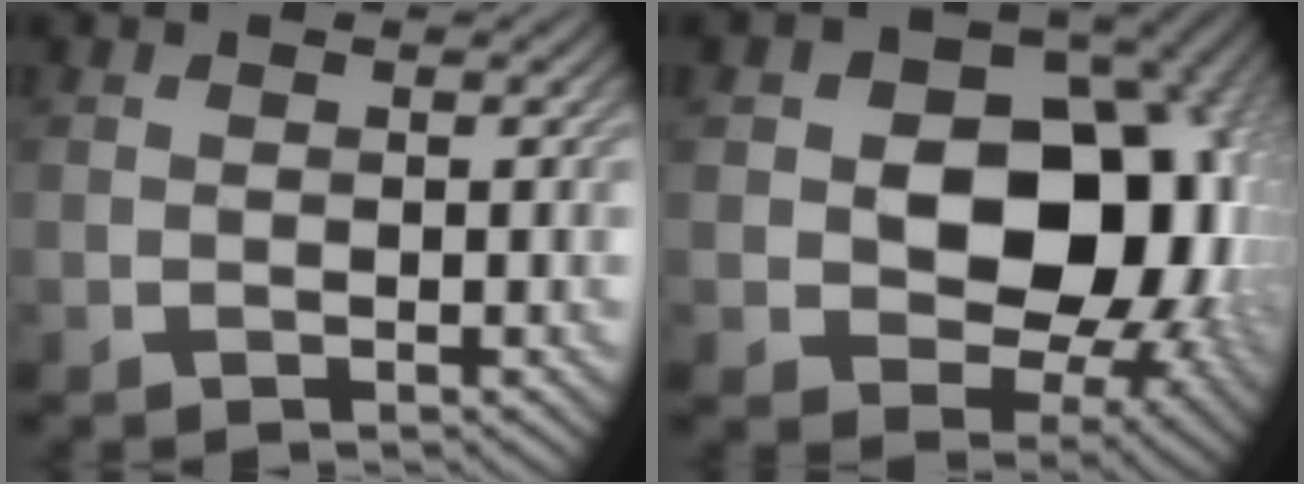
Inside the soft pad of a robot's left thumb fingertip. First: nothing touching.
{"total": 16.7, "force": [0.6, 12.1, 11.5], "torque": [-0.133, -0.009, 0.011]}